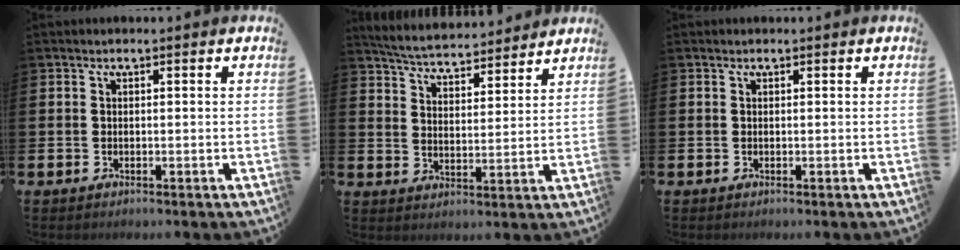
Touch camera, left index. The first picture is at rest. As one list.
[{"total": 5.4, "force": [5.4, 0.5, 0.5], "torque": [-0.035, -0.038, 0.094]}, {"total": 0.0}]